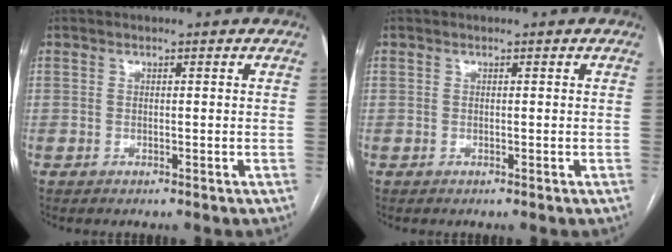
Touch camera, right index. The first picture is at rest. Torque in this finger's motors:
{"motor_torque": [0.09, 0.06, 0.00, 0.01]}